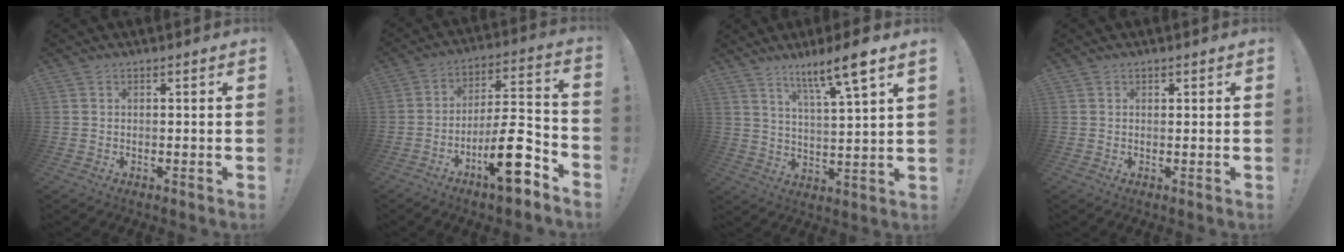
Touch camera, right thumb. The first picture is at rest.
{"total": 16.1, "force": [-8.1, 4.8, 13.1], "torque": [-0.194, 0.049, -0.128]}
{"total": 11.0, "force": [7.3, 0.2, 8.2], "torque": [-0.132, -0.042, 0.112]}
{"total": 0.6, "force": [0.5, 0.4, 0.1], "torque": [0.006, -0.002, 0.008]}